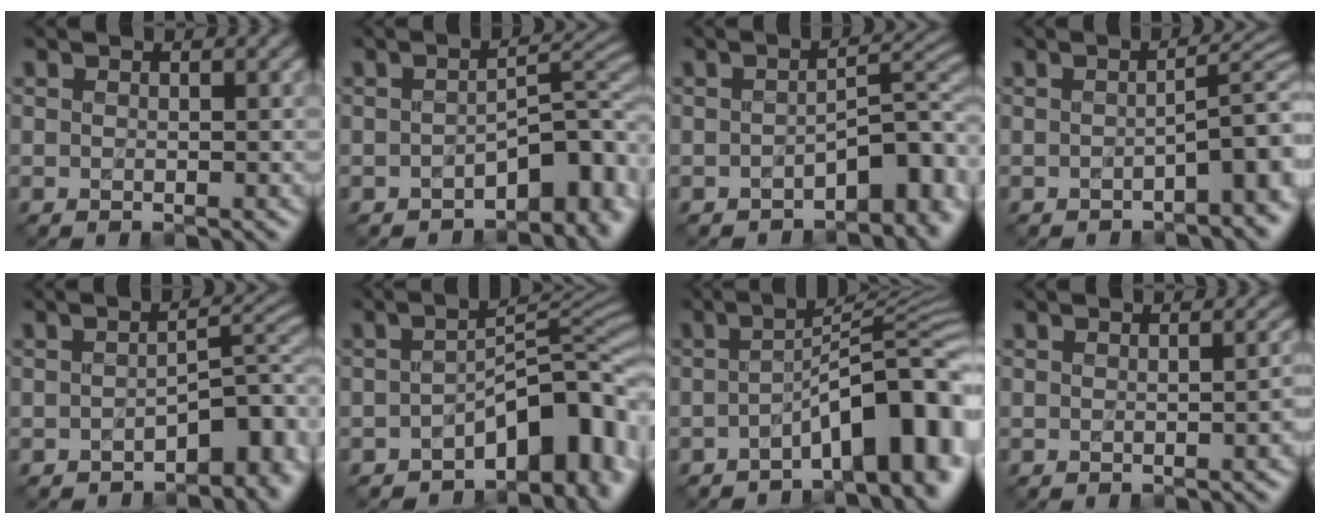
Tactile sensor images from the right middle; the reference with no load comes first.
{"total": 6.1, "force": [-3.1, 3.0, 4.3], "torque": [-0.033, 0.005, -0.048]}
{"total": 5.6, "force": [-2.5, 2.6, 4.3], "torque": [-0.040, 0.007, -0.039]}
{"total": 5.8, "force": [-2.0, 1.9, 5.1], "torque": [-0.059, 0.006, -0.030]}
{"total": 5.3, "force": [-2.4, 2.6, 4.0], "torque": [-0.036, 0.006, -0.037]}
{"total": 9.0, "force": [-4.7, 4.2, 6.4], "torque": [-0.059, 0.004, -0.080]}
{"total": 9.5, "force": [-4.1, 3.0, 8.1], "torque": [-0.094, 0.016, -0.069]}
{"total": 1.4, "force": [-0.7, 0.4, 1.2], "torque": [-0.015, 0.001, -0.009]}